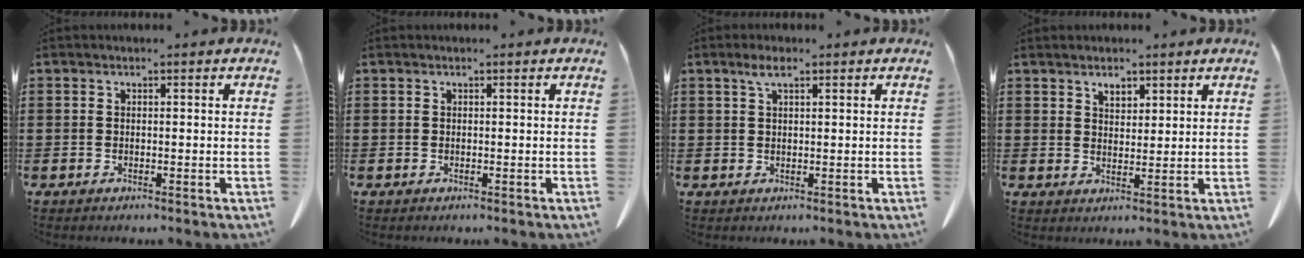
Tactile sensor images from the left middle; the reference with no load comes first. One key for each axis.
{"total": 0.0}
{"total": 2.4, "fx": 1.2, "fy": 0.7, "fz": 2.0, "tx": -0.043, "ty": 0.003, "tz": 0.021}
{"total": 2.7, "fx": 2.1, "fy": 1.3, "fz": 1.1, "tx": -0.018, "ty": -0.001, "tz": 0.038}